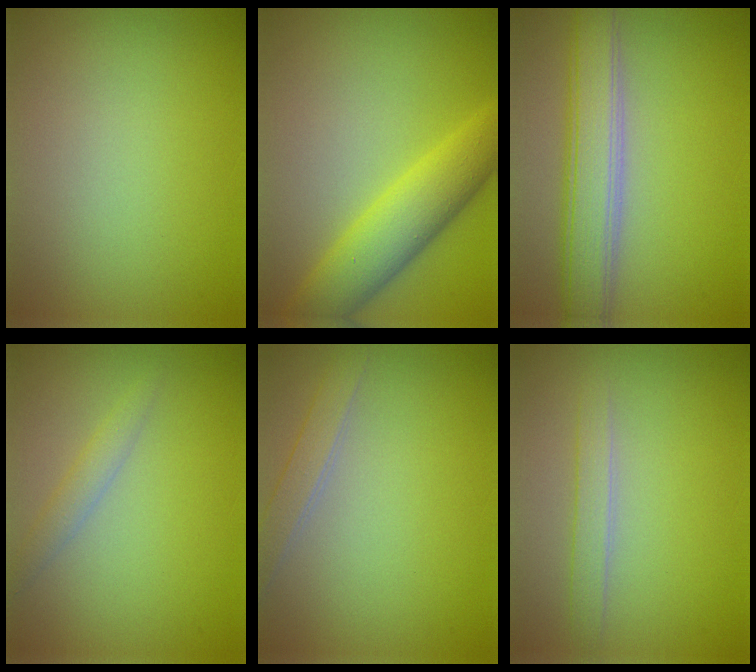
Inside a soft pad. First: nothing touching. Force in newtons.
{"total": 5.7, "press": 5.7, "slide": 0.1}
{"total": 5.3, "press": 5.3, "slide": 0.4}
{"total": 1.5, "press": 1.5, "slide": 0.1}
{"total": 1.8, "press": 1.8, "slide": 0.1}
{"total": 1.7, "press": 1.7, "slide": 0.0}